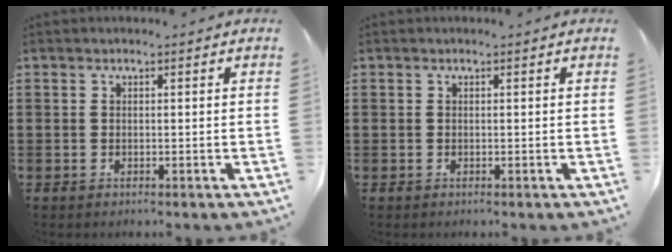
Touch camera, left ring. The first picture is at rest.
{"total": 0.0}